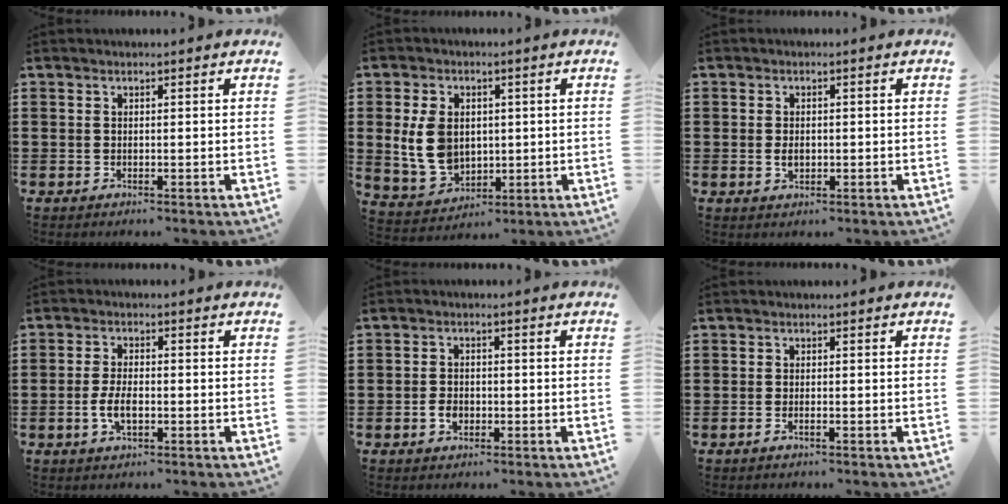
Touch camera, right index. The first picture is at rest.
{"total": 8.1, "force": [0.7, 6.1, 5.3], "torque": [-0.139, 0.010, 0.010]}
{"total": 1.8, "force": [-0.2, 1.1, 1.4], "torque": [-0.027, 0.005, -0.005]}
{"total": 4.3, "force": [-1.1, 1.9, 3.7], "torque": [-0.087, -0.002, -0.025]}
{"total": 2.4, "force": [-1.0, 1.7, 1.5], "torque": [-0.030, 0.000, -0.018]}
{"total": 0.9, "force": [-0.6, 0.2, 0.6], "torque": [-0.014, -0.005, -0.010]}